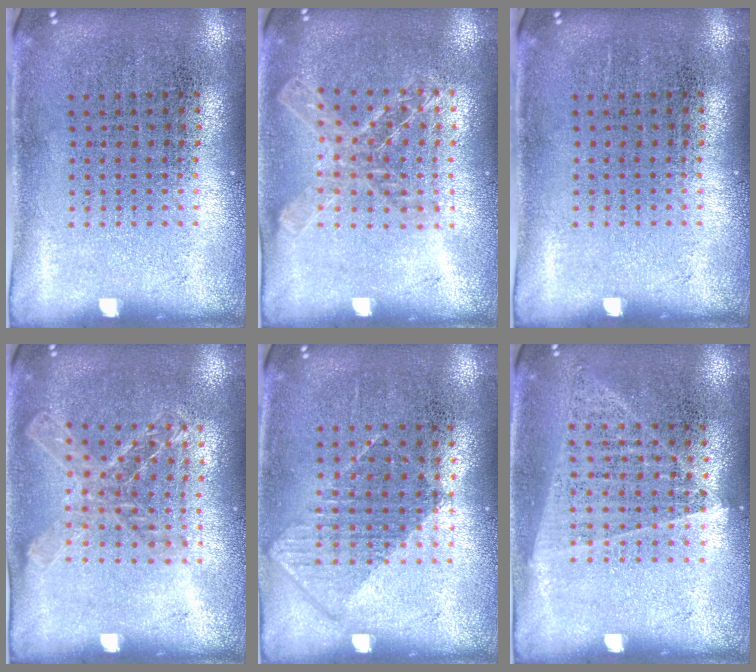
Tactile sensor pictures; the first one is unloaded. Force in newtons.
{"total": 1.3, "press": 1.3, "slide": 0.3}
{"total": 0.0}
{"total": 1.2, "press": 1.2, "slide": 0.1}
{"total": 0.8, "press": 0.7, "slide": 0.4}
{"total": 1.0, "press": 1.0, "slide": 0.1}